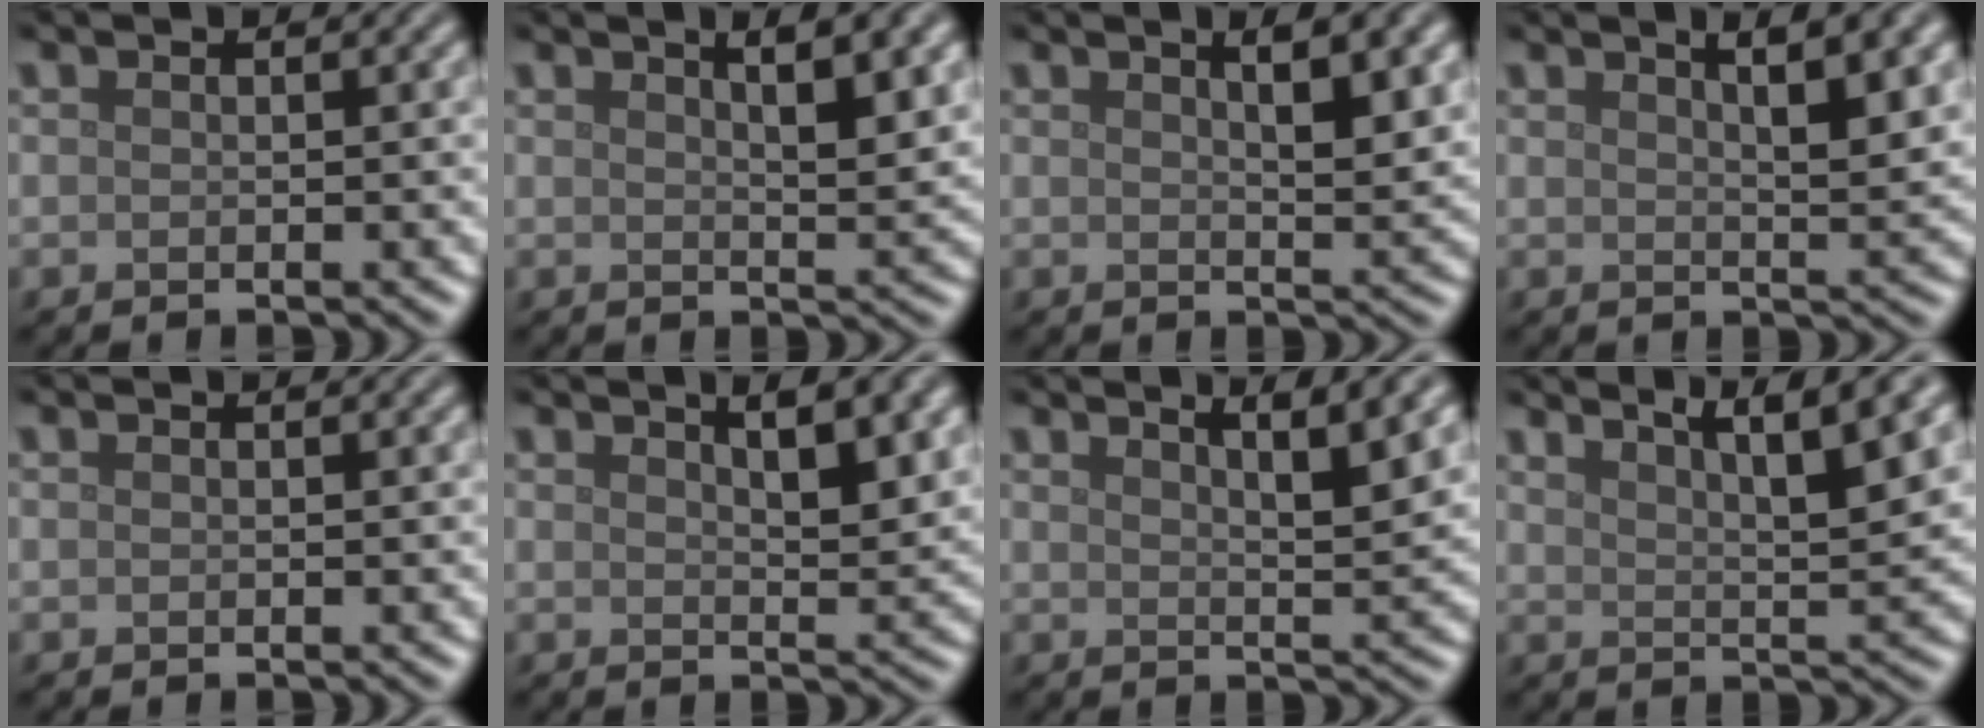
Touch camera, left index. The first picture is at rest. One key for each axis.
{"total": 4.5, "fx": 2.2, "fy": 1.3, "fz": 3.7, "tx": -0.040, "ty": 0.003, "tz": 0.028}
{"total": 4.0, "fx": 1.9, "fy": 1.1, "fz": 3.3, "tx": -0.039, "ty": 0.001, "tz": 0.031}
{"total": 5.1, "fx": 2.6, "fy": 1.4, "fz": 4.2, "tx": -0.041, "ty": 0.006, "tz": 0.030}
{"total": 0.0}
{"total": 4.3, "fx": 2.4, "fy": 1.3, "fz": 3.3, "tx": -0.040, "ty": 0.001, "tz": 0.035}
{"total": 4.8, "fx": 3.1, "fy": 0.8, "fz": 3.5, "tx": -0.036, "ty": 0.007, "tz": 0.045}
{"total": 6.7, "fx": 4.6, "fy": 1.2, "fz": 4.7, "tx": -0.055, "ty": 0.012, "tz": 0.065}